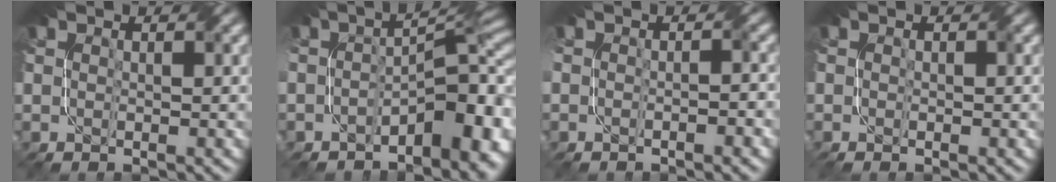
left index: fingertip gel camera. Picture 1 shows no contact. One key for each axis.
{"total": 8.7, "fx": -3.4, "fy": 4.3, "fz": 6.8, "tx": -0.080, "ty": 0.003, "tz": -0.049}
{"total": 1.9, "fx": -1.3, "fy": 0.5, "fz": 1.3, "tx": -0.008, "ty": 0.003, "tz": -0.016}
{"total": 0.9, "fx": -0.4, "fy": 0.4, "fz": 0.7, "tx": -0.007, "ty": -0.003, "tz": 0.000}